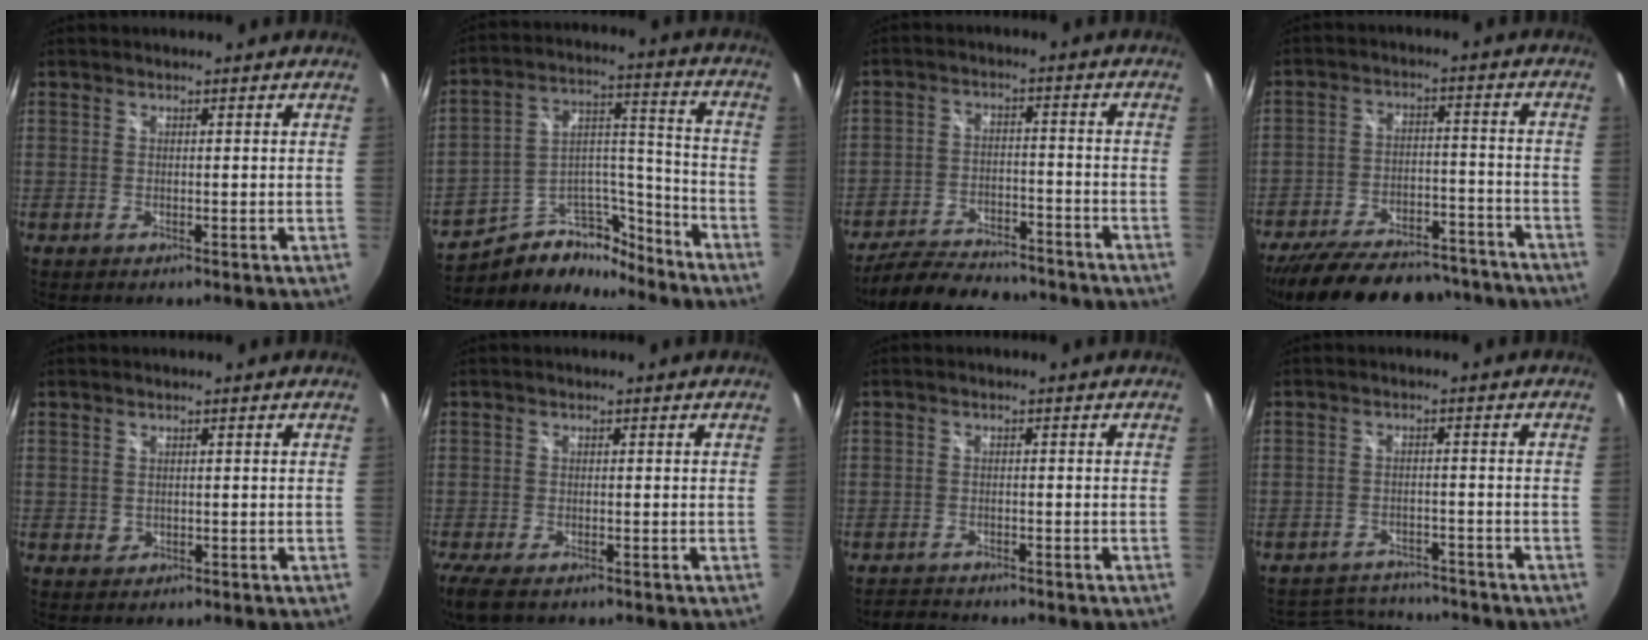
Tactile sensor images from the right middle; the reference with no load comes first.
{"total": 15.3, "force": [-11.7, 7.9, 5.9], "torque": [-0.111, 0.062, -0.177]}
{"total": 13.6, "force": [-11.7, 4.3, 5.3], "torque": [-0.126, -0.002, -0.176]}
{"total": 25.5, "force": [-21.2, 9.2, 10.7], "torque": [-0.214, 0.004, -0.288]}
{"total": 0.8, "force": [0.1, 0.8, 0.2], "torque": [-0.001, 0.000, 0.002]}
{"total": 6.2, "force": [-4.3, 2.2, 3.8], "torque": [-0.089, -0.028, -0.078]}
{"total": 2.4, "force": [-2.3, 0.5, -0.1], "torque": [-0.009, 0.006, -0.043]}
{"total": 10.0, "force": [-9.3, 3.2, 2.1], "torque": [-0.058, 0.017, -0.134]}